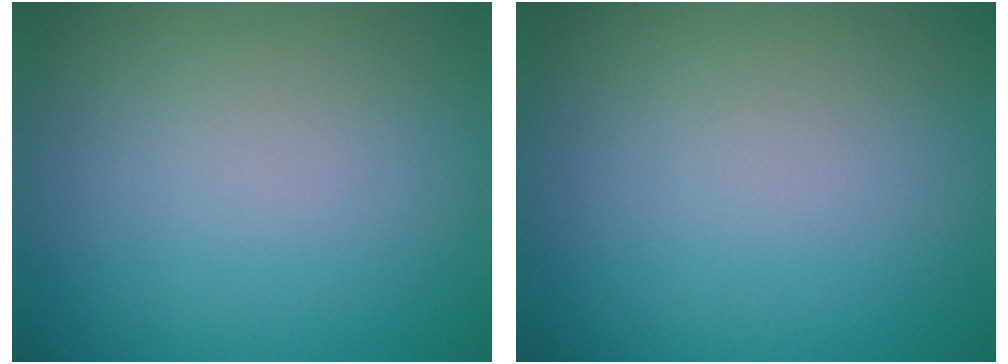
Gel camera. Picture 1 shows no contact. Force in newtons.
{"total": 0.0}